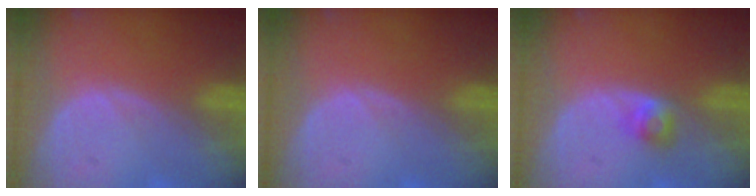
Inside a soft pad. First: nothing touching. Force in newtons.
{"total": 0.0}
{"total": 2.6, "press": 2.4, "slide": 1.0}